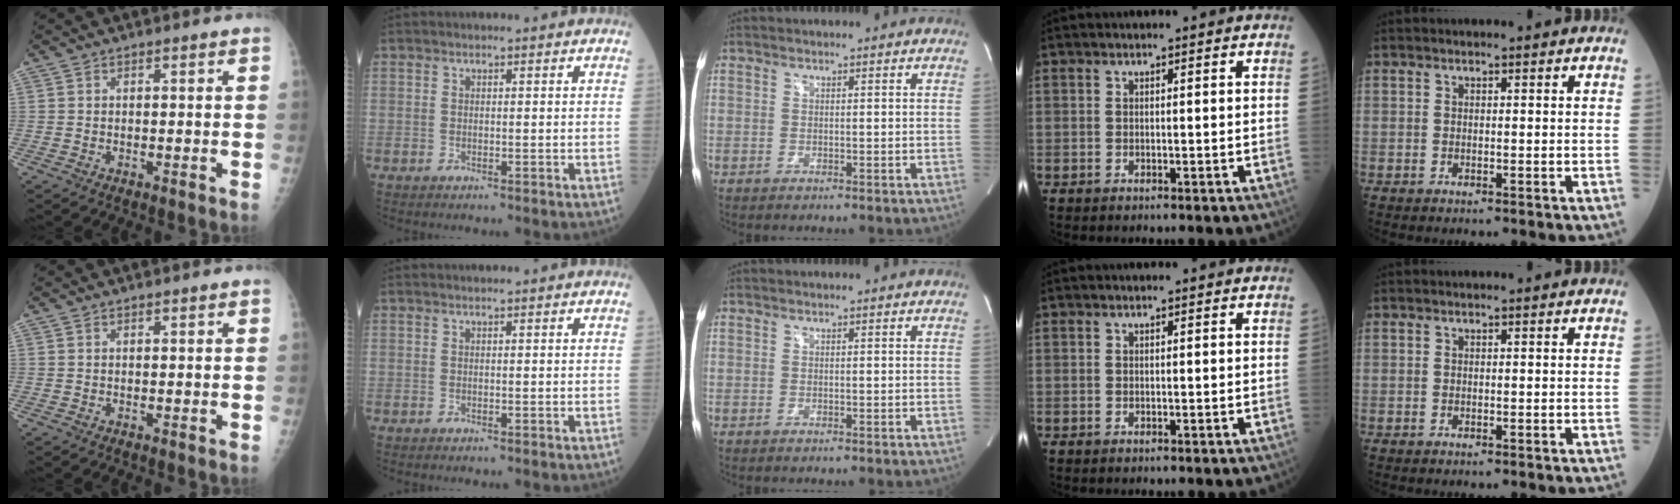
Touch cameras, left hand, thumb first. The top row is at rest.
{}